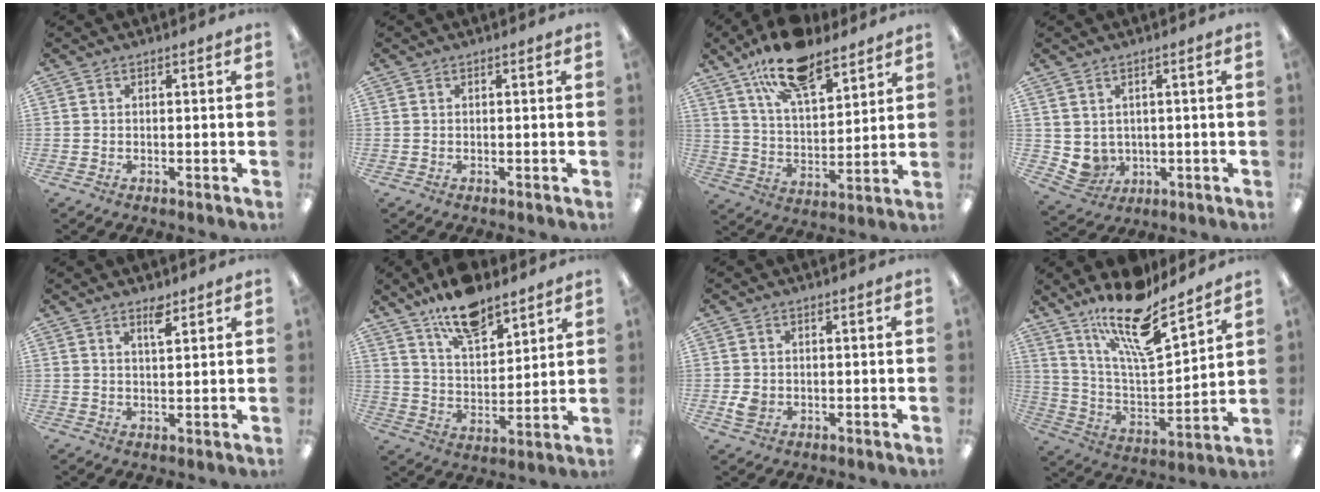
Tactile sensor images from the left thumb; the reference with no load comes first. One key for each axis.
{"total": 0.0}
{"total": 16.4, "fx": 12.1, "fy": 6.5, "fz": 8.8, "tx": -0.155, "ty": -0.058, "tz": 0.213}
{"total": 4.5, "fx": 1.8, "fy": 4.0, "fz": 0.9, "tx": -0.035, "ty": -0.015, "tz": 0.035}
{"total": 3.9, "fx": 2.8, "fy": 1.3, "fz": 2.4, "tx": -0.029, "ty": -0.011, "tz": 0.046}
{"total": 12.5, "fx": 9.9, "fy": 5.1, "fz": 5.8, "tx": -0.092, "ty": -0.058, "tz": 0.178}
{"total": 3.2, "fx": -0.5, "fy": 2.6, "fz": 1.8, "tx": -0.028, "ty": -0.001, "tz": -0.010}
{"total": 18.4, "fx": 14.3, "fy": 4.6, "fz": 10.6, "tx": -0.193, "ty": -0.091, "tz": 0.241}